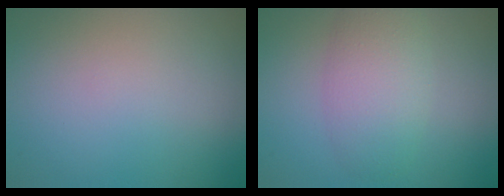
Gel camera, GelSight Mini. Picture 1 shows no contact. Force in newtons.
{"total": 4.3, "press": 4.3, "slide": 0.1}